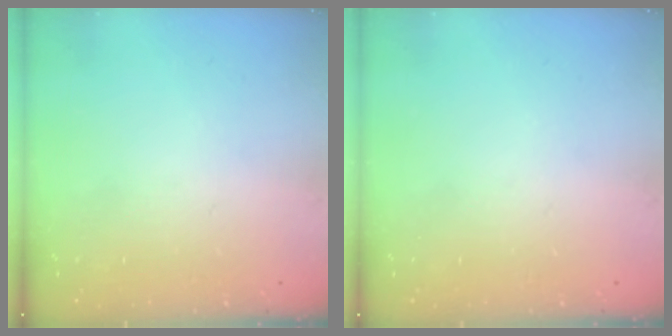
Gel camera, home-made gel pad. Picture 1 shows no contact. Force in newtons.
{"total": 0.0}